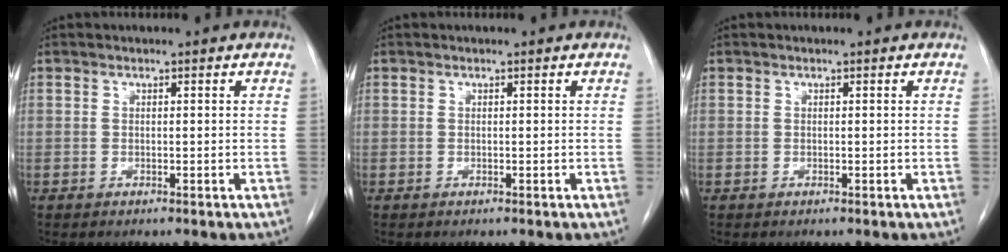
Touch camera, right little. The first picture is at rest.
{"total": 0.0}
{"total": 0.0}